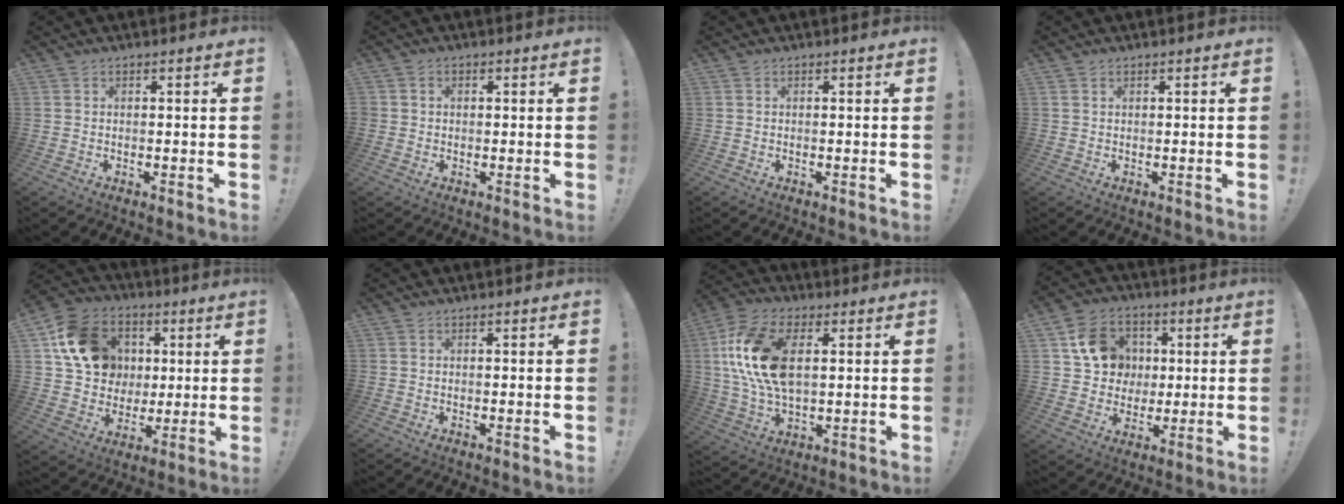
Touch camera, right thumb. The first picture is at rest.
{"total": 1.3, "force": [0.0, 1.2, 0.4], "torque": [-0.010, 0.005, 0.001]}
{"total": 0.0}
{"total": 0.7, "force": [0.5, 0.4, 0.2], "torque": [-0.004, -0.001, 0.011]}
{"total": 16.7, "force": [4.6, 14.1, 7.9], "torque": [-0.107, -0.003, 0.105]}
{"total": 0.0}
{"total": 17.8, "force": [3.7, 10.2, 14.1], "torque": [-0.271, -0.002, 0.067]}
{"total": 13.0, "force": [3.0, 11.7, 4.8], "torque": [-0.059, 0.001, 0.068]}